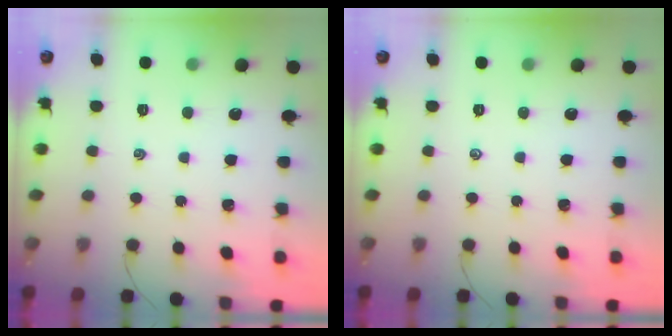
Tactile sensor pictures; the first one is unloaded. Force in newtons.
{"total": 0.0}